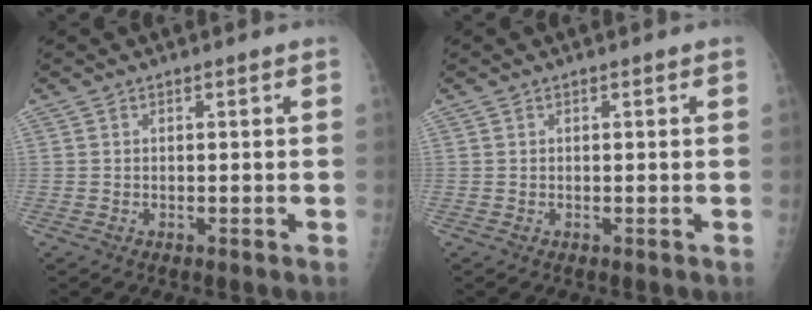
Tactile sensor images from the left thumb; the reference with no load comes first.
{"total": 0.0}